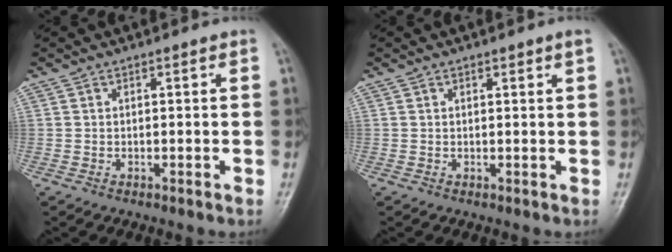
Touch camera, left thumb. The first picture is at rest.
{"total": 1.0, "force": [0.7, 0.1, 0.7], "torque": [-0.007, -0.003, 0.009]}